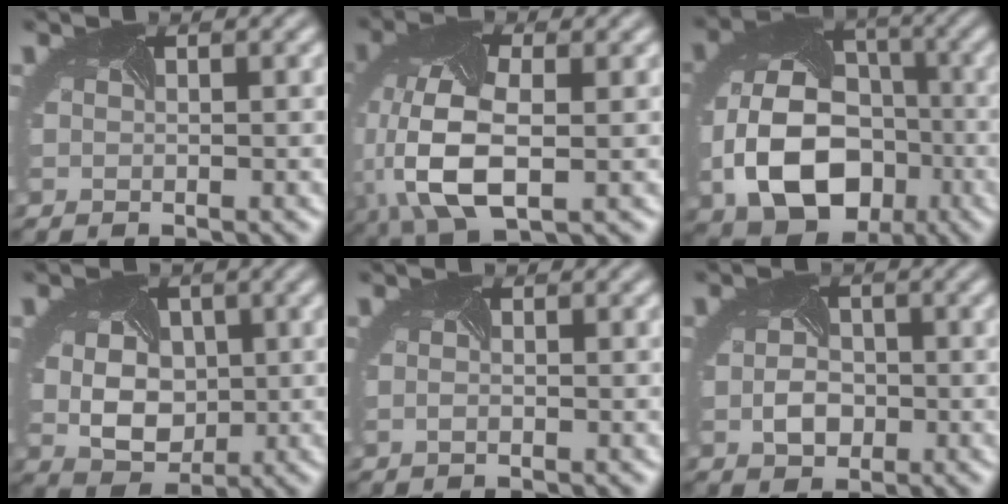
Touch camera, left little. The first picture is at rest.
{"total": 9.8, "force": [-2.1, 5.1, 8.1], "torque": [-0.190, -0.015, -0.039]}
{"total": 11.2, "force": [-2.8, 8.1, 7.2], "torque": [-0.151, -0.032, -0.042]}
{"total": 7.0, "force": [0.7, 5.4, 4.4], "torque": [-0.074, 0.000, 0.005]}
{"total": 0.7, "force": [-0.4, 0.4, 0.4], "torque": [-0.011, -0.006, -0.005]}
{"total": 2.8, "force": [-0.6, 2.1, 1.7], "torque": [-0.037, -0.005, -0.014]}